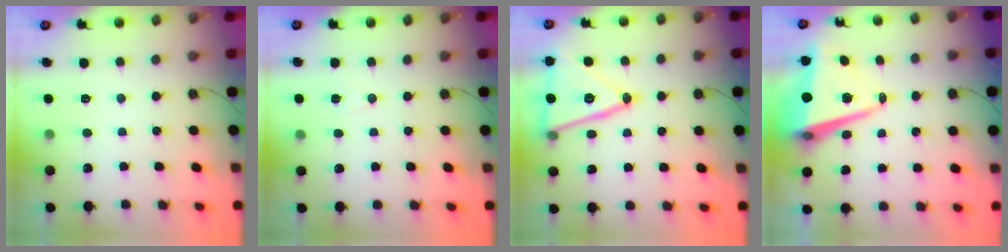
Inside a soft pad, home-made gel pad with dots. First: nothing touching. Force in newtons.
{"total": 5.0, "press": 3.9, "slide": 3.1}
{"total": 18.7, "press": 18.5, "slide": 3.1}
{"total": 11.0, "press": 10.5, "slide": 3.2}